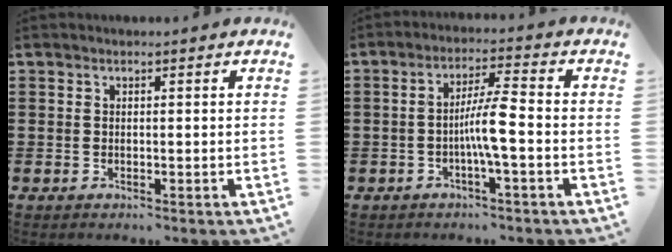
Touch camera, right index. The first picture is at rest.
{"total": 5.9, "force": [-1.4, 0.3, 5.7], "torque": [-0.109, 0.001, -0.033]}